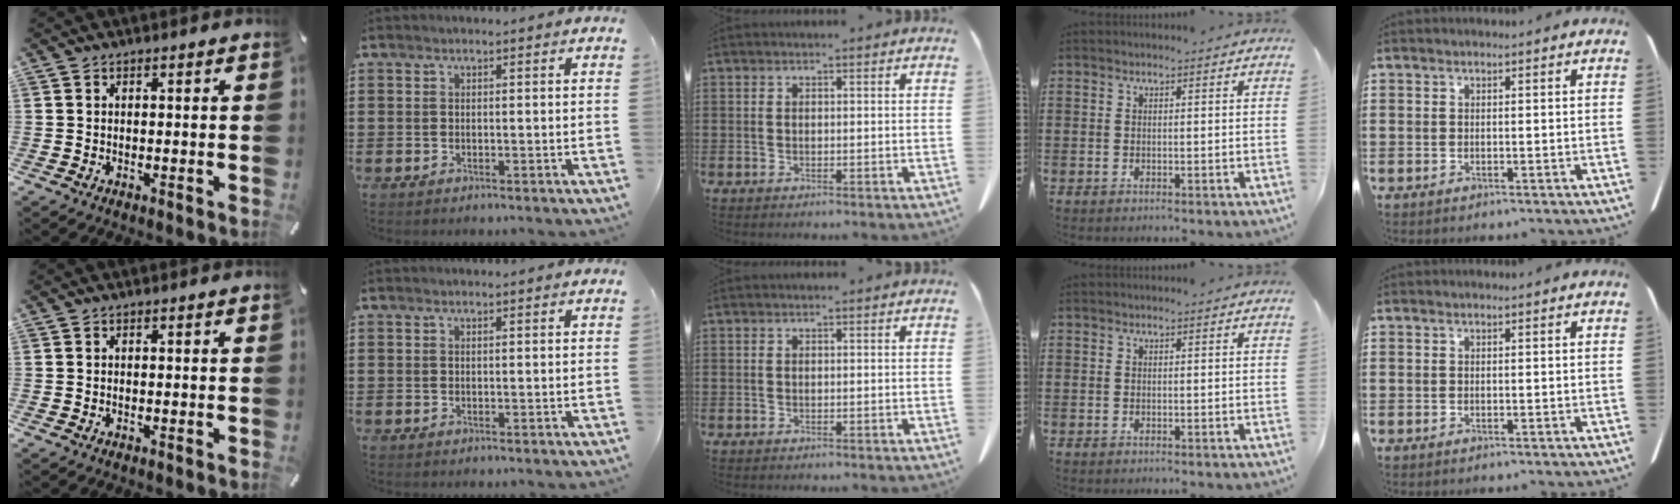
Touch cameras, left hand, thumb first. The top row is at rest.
{}